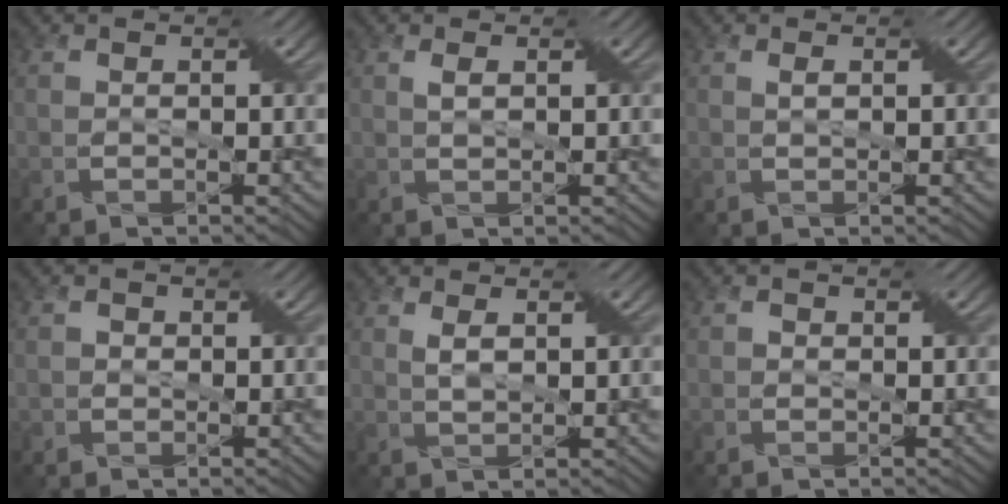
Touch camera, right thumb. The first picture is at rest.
{"total": 1.3, "force": [0.5, 0.5, 1.1], "torque": [-0.028, 0.003, 0.012]}
{"total": 0.8, "force": [0.4, 0.3, 0.7], "torque": [-0.017, 0.004, 0.007]}
{"total": 1.1, "force": [-0.1, 1.1, 0.1], "torque": [-0.002, 0.000, -0.002]}
{"total": 2.2, "force": [0.8, 0.8, 1.8], "torque": [-0.045, 0.003, 0.017]}
{"total": 0.6, "force": [0.0, 0.6, 0.2], "torque": [-0.004, 0.000, -0.003]}